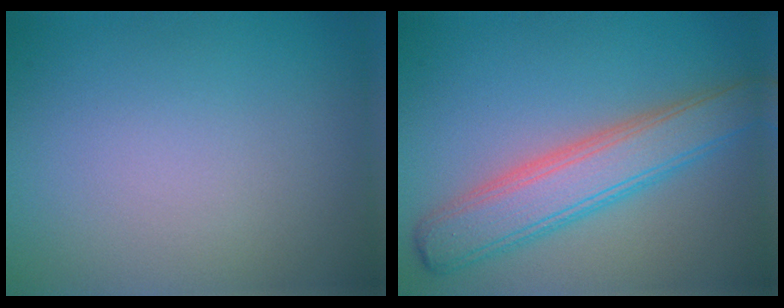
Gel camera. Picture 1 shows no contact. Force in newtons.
{"total": 5.7, "press": 5.7, "slide": 0.3}